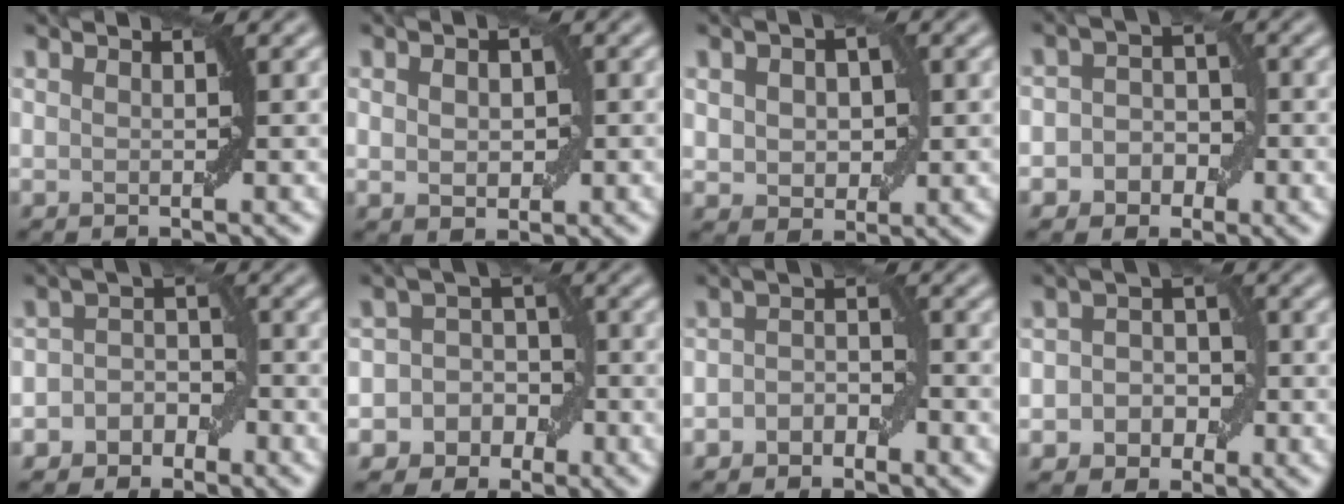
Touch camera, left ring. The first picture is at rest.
{"total": 2.4, "force": [0.1, 1.6, 1.8], "torque": [-0.029, 0.002, 0.001]}
{"total": 3.9, "force": [0.5, 2.8, 2.7], "torque": [-0.043, 0.003, 0.007]}
{"total": 3.9, "force": [-1.2, 3.4, 1.6], "torque": [0.013, 0.011, -0.033]}
{"total": 3.2, "force": [-1.6, 2.5, 1.0], "torque": [0.023, 0.011, -0.039]}
{"total": 6.9, "force": [-2.6, 6.2, 1.2], "torque": [-0.004, 0.023, -0.068]}
{"total": 2.3, "force": [-1.3, 1.5, 1.1], "torque": [-0.015, 0.009, -0.027]}
{"total": 3.8, "force": [-1.0, 3.2, 1.7], "torque": [0.009, 0.006, -0.028]}